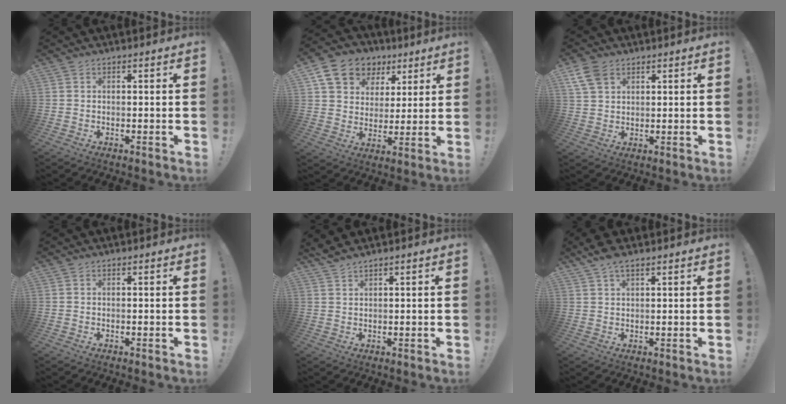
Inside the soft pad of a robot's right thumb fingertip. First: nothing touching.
{"total": 14.1, "force": [7.6, 10.6, 5.5], "torque": [-0.086, -0.037, 0.152]}
{"total": 6.7, "force": [3.7, 4.3, 3.5], "torque": [-0.066, -0.012, 0.071]}
{"total": 0.0}
{"total": 2.2, "force": [2.0, -0.1, 1.0], "torque": [-0.022, -0.011, 0.035]}
{"total": 4.5, "force": [3.4, 1.5, 2.7], "torque": [-0.049, -0.014, 0.062]}